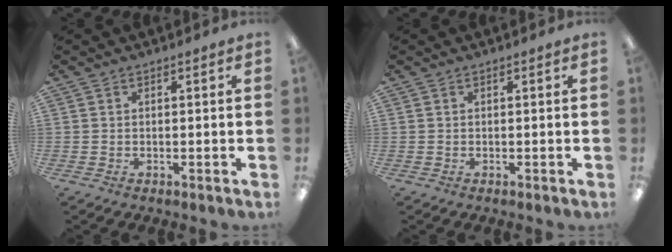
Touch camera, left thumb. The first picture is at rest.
{"total": 0.0}